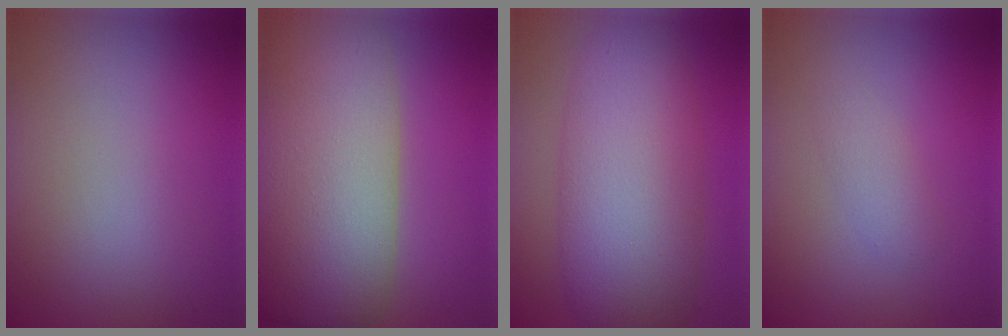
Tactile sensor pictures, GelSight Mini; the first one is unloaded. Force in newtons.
{"total": 13.5, "press": 13.5, "slide": 0.9}
{"total": 9.8, "press": 9.8, "slide": 0.1}
{"total": 1.5, "press": 1.5, "slide": 0.1}